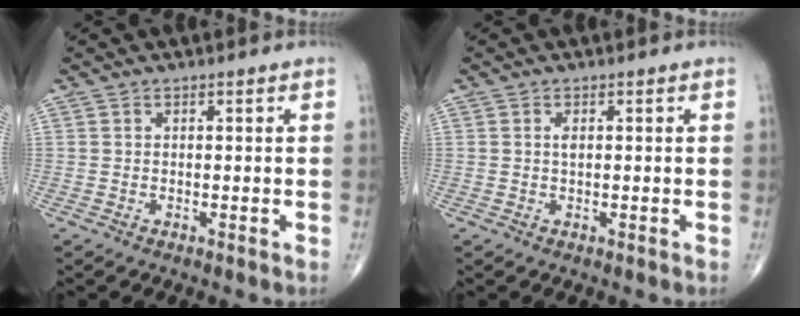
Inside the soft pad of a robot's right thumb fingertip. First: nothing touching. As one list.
[{"total": 1.0, "force": [0.2, 0.4, 0.9], "torque": [-0.015, 0.001, 0.003]}]